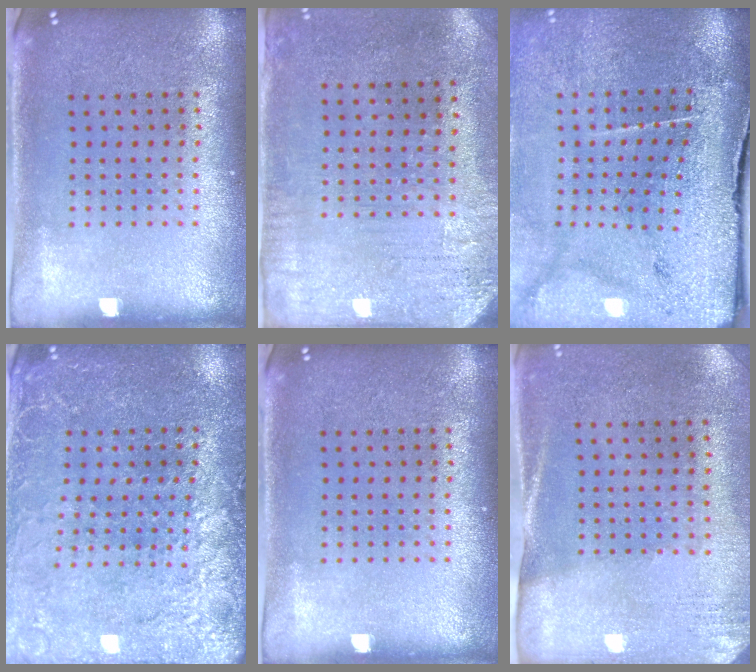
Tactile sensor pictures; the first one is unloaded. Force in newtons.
{"total": 3.1, "press": 2.5, "slide": 1.9}
{"total": 3.5, "press": 3.2, "slide": 1.4}
{"total": 2.9, "press": 2.8, "slide": 0.4}
{"total": 0.0}
{"total": 2.6, "press": 2.3, "slide": 1.3}